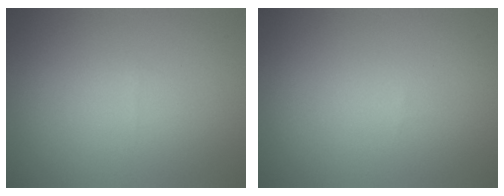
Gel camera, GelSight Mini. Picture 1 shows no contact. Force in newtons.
{"total": 0.0}